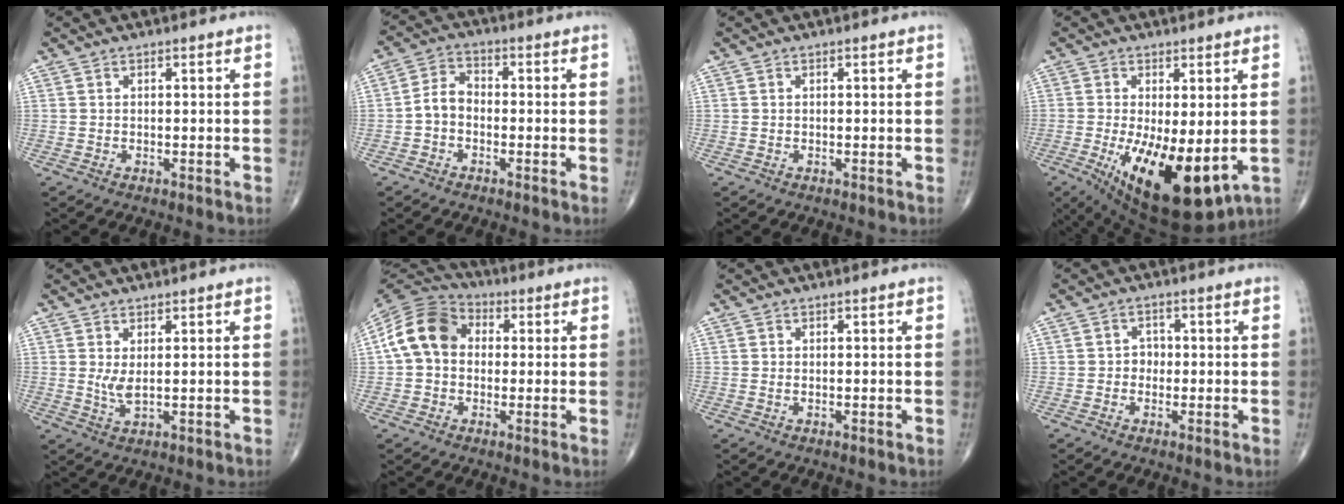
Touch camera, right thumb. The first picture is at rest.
{"total": 4.8, "force": [-1.4, 3.4, 3.0], "torque": [-0.044, 0.019, -0.039]}
{"total": 0.0}
{"total": 16.8, "force": [-3.7, 6.6, 15.0], "torque": [-0.236, -0.032, -0.034]}
{"total": 2.8, "force": [0.6, 0.9, 2.6], "torque": [-0.051, -0.012, 0.019]}
{"total": 11.8, "force": [1.0, 9.2, 7.3], "torque": [-0.127, 0.031, 0.003]}
{"total": 0.0}
{"total": 2.1, "force": [-0.4, 1.9, 0.9], "torque": [0.006, 0.008, -0.012]}